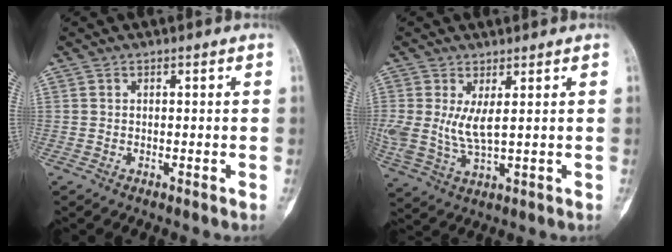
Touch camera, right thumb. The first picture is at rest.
{"total": 6.6, "force": [1.5, 2.3, 6.0], "torque": [-0.146, -0.014, 0.041]}